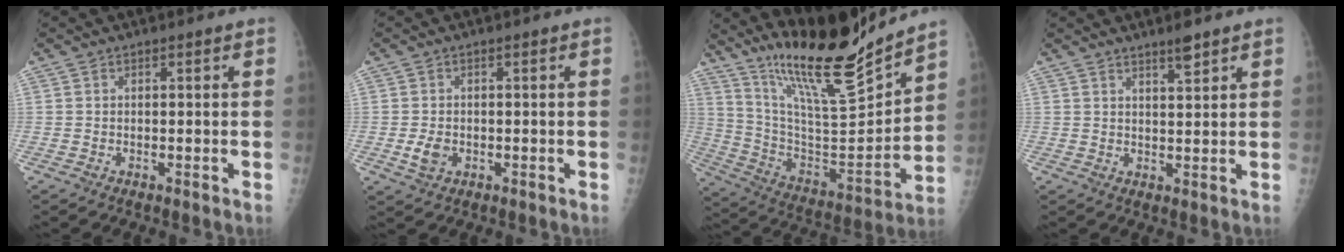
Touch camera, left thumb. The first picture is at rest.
{"total": 3.1, "force": [-0.7, 2.2, 2.0], "torque": [-0.035, -0.001, -0.009]}
{"total": 21.4, "force": [18.1, 2.3, 11.2], "torque": [-0.160, -0.114, 0.317]}
{"total": 3.2, "force": [2.5, 0.4, 2.0], "torque": [-0.029, -0.019, 0.042]}